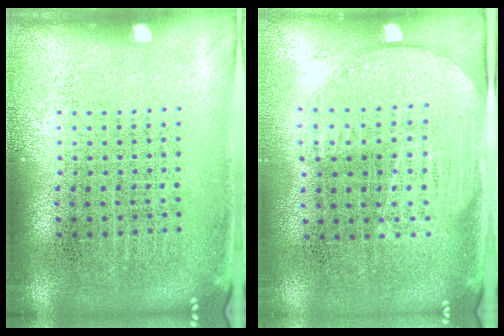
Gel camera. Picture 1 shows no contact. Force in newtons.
{"total": 1.6, "press": 1.4, "slide": 0.8}